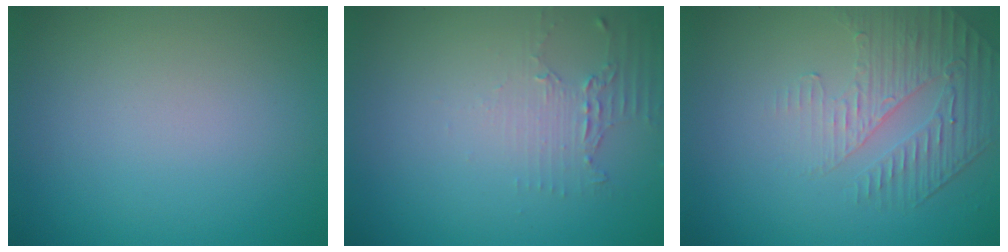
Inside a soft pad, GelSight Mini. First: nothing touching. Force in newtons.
{"total": 2.0, "press": 1.4, "slide": 1.4}
{"total": 2.2, "press": 1.7, "slide": 1.4}